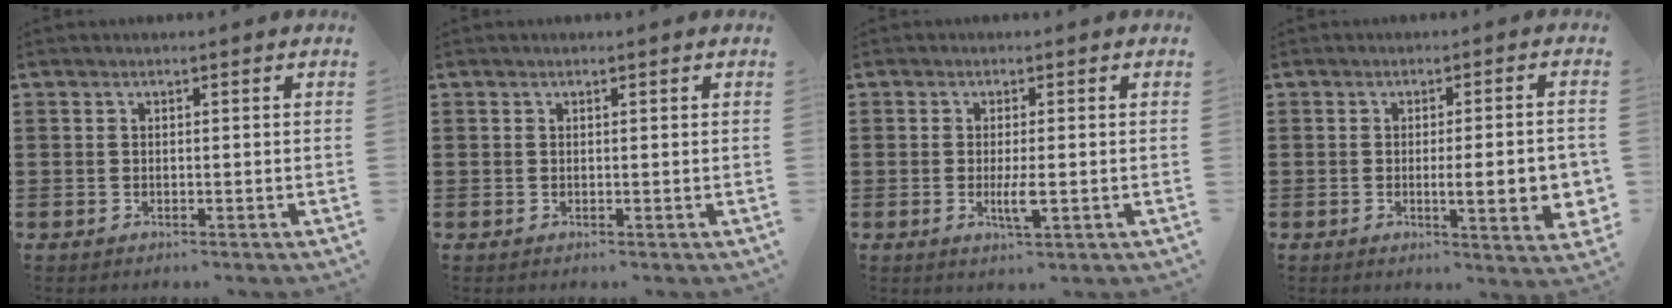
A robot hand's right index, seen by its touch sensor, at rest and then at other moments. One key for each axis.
{"total": 0.0}
{"total": 3.4, "fx": -0.7, "fy": 0.5, "fz": 3.3, "tx": -0.064, "ty": -0.005, "tz": -0.014}
{"total": 7.1, "fx": -1.0, "fy": 1.2, "fz": 6.9, "tx": -0.089, "ty": -0.013, "tz": -0.018}